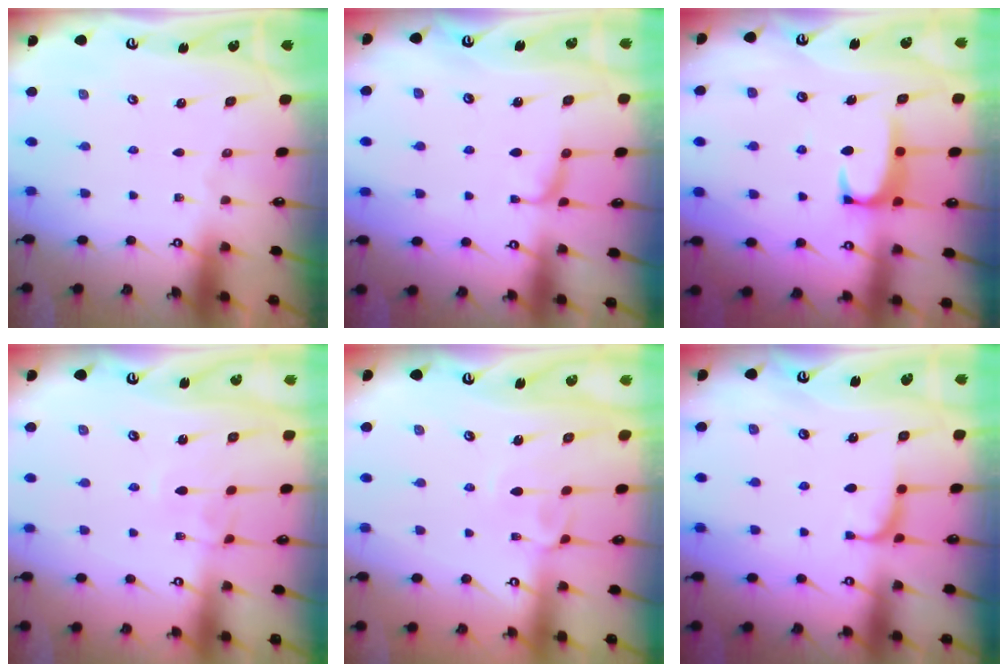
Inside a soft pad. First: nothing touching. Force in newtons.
{"total": 1.0, "press": 0.8, "slide": 0.6}
{"total": 2.0, "press": 1.9, "slide": 0.3}
{"total": 3.5, "press": 3.5, "slide": 0.2}
{"total": 3.2, "press": 3.1, "slide": 0.7}
{"total": 0.0}